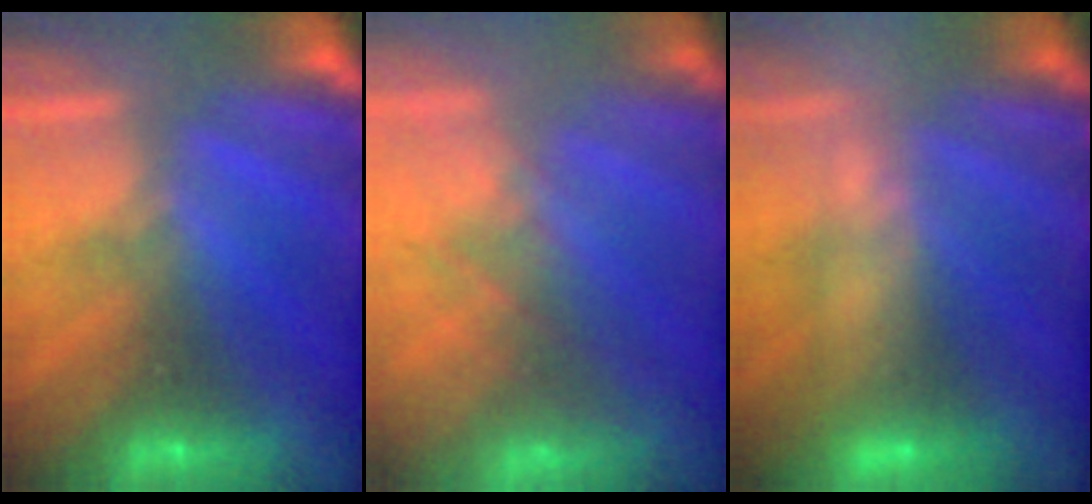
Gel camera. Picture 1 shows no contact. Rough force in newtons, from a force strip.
{"total": 5.7}
{"total": 2.4}